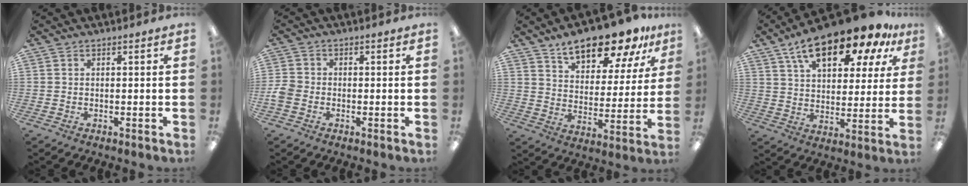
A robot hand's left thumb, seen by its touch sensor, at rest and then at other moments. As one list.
[{"total": 3.4, "force": [-1.5, 2.6, 1.5], "torque": [-0.021, 0.009, -0.024]}, {"total": 15.7, "force": [12.6, 5.7, 7.4], "torque": [-0.114, -0.075, 0.221]}, {"total": 18.7, "force": [13.0, 7.6, 11.0], "torque": [-0.189, -0.068, 0.221]}]